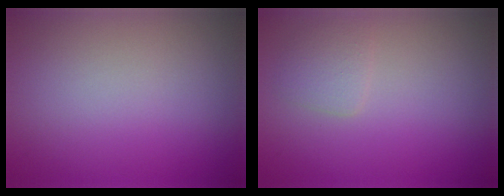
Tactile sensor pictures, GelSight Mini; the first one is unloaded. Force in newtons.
{"total": 1.5, "press": 1.5, "slide": 0.1}